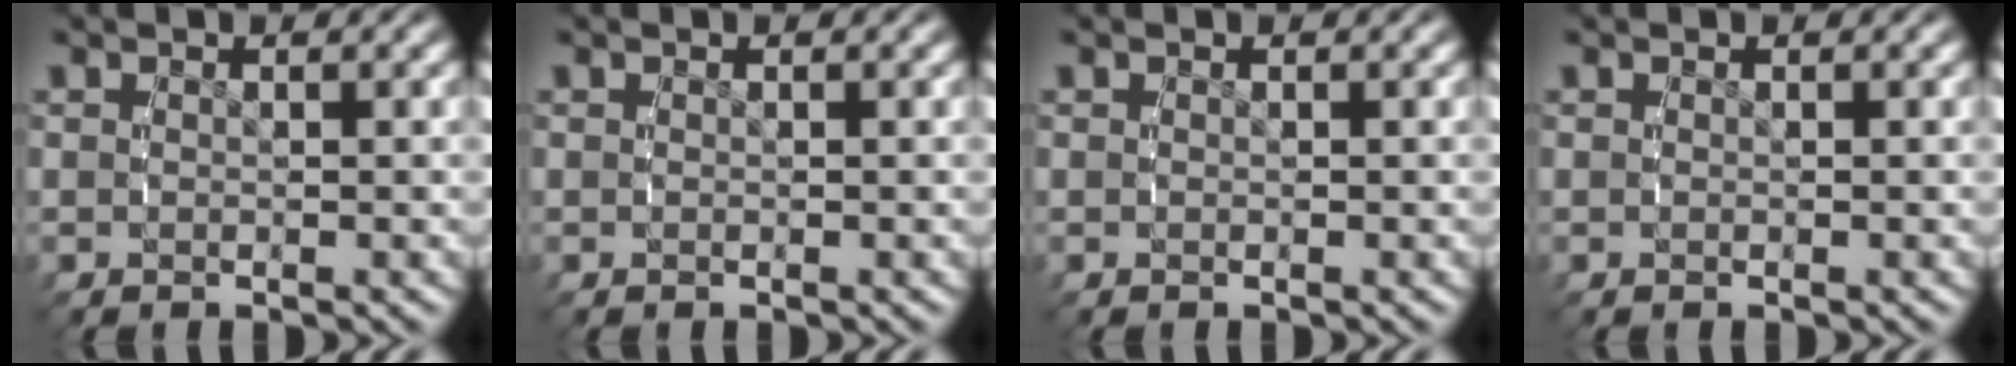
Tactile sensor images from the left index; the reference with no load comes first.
{"total": 0.0}
{"total": 0.0}
{"total": 0.0}